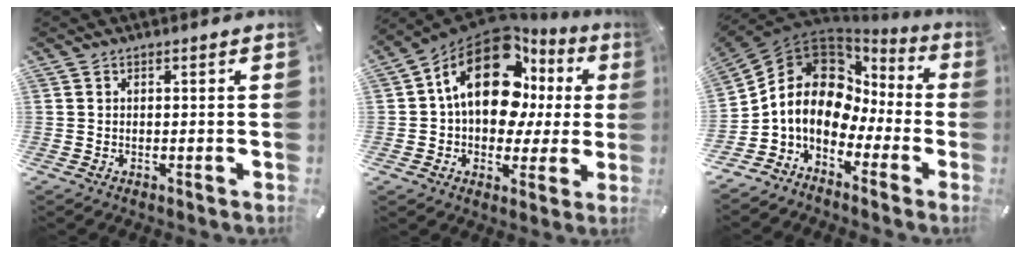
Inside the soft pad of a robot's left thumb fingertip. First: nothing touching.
{"total": 19.7, "force": [6.4, 12.5, 13.8], "torque": [-0.239, -0.035, 0.107]}
{"total": 12.3, "force": [1.1, 10.2, 6.9], "torque": [-0.152, -0.022, 0.011]}